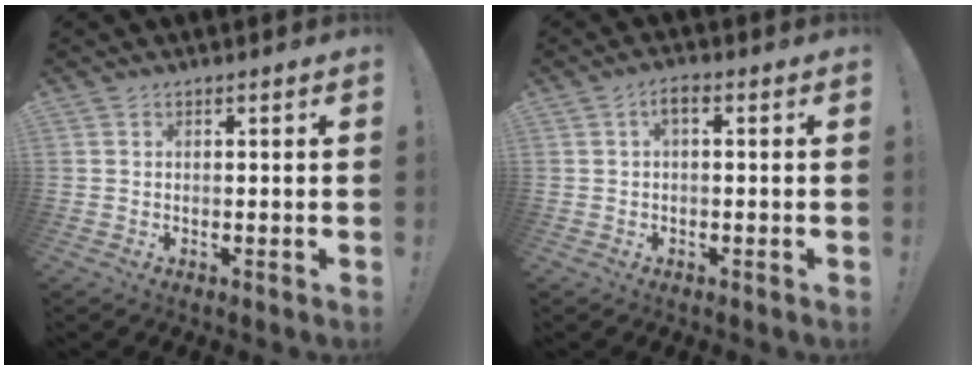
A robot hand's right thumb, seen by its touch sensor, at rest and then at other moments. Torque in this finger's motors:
{"motor_torque": [0.30, 0.91, 0.53, -0.36, -0.06]}